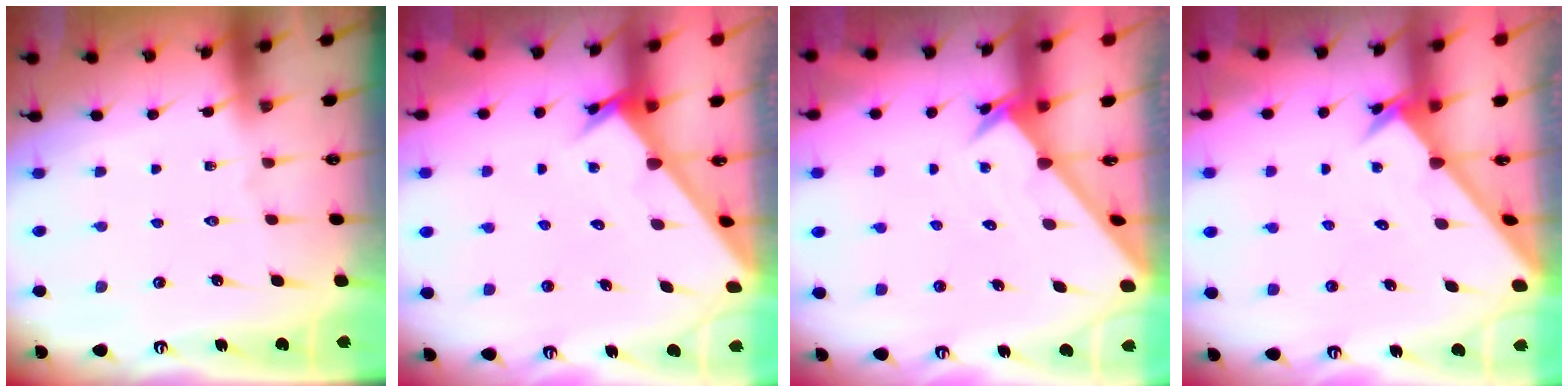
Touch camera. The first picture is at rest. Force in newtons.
{"total": 2.9, "press": 2.9, "slide": 0.1}
{"total": 1.8, "press": 1.8, "slide": 0.1}
{"total": 2.6, "press": 2.6, "slide": 0.2}